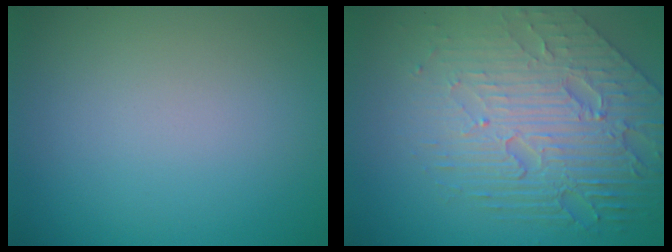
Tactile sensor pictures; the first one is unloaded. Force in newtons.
{"total": 8.4, "press": 5.6, "slide": 6.3}